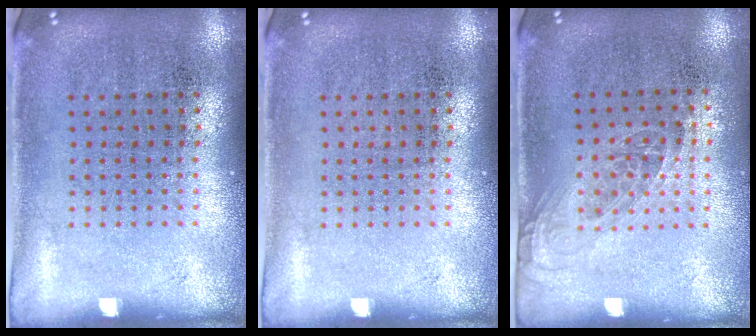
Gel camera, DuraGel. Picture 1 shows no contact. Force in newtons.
{"total": 0.0}
{"total": 1.1, "press": 0.9, "slide": 0.6}